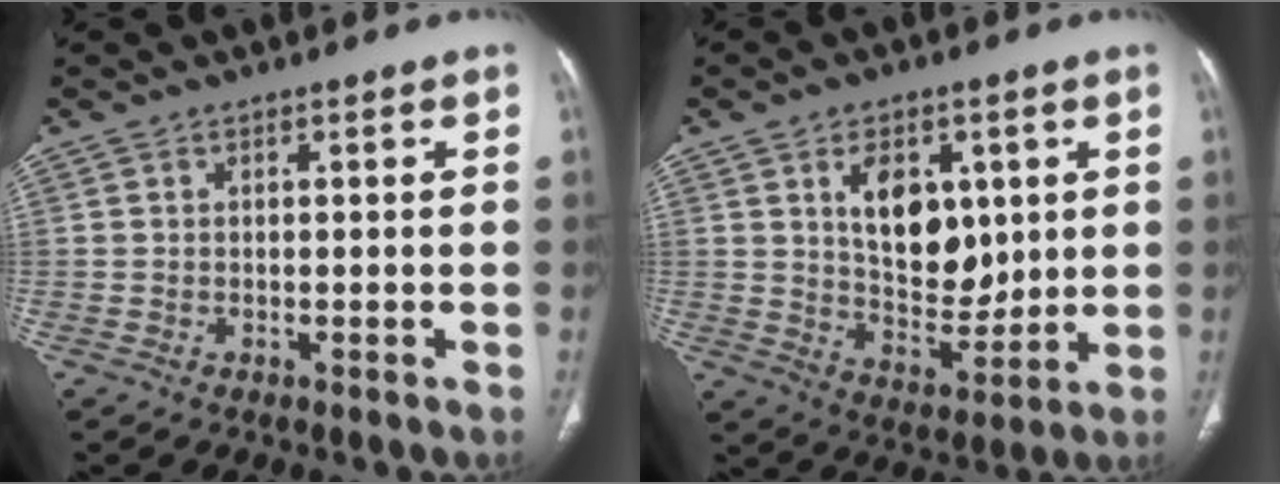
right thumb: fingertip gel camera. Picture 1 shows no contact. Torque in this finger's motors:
{"motor_torque": [2.62, 2.35, 1.23, -1.05, 0.08]}